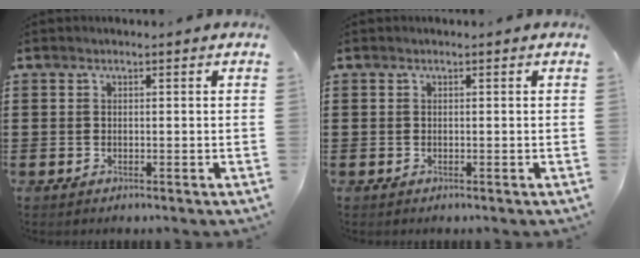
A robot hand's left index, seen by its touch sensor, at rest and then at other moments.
{"total": 0.0}